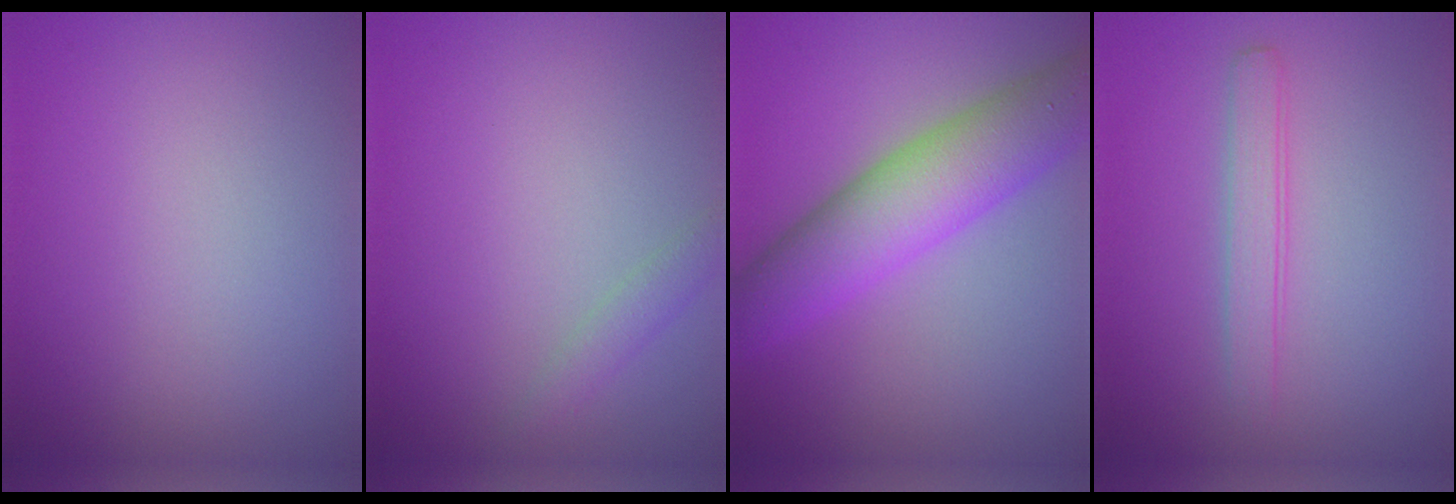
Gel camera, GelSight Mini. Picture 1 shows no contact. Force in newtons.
{"total": 1.3, "press": 1.3, "slide": 0.1}
{"total": 7.6, "press": 7.6, "slide": 0.0}
{"total": 2.1, "press": 2.1, "slide": 0.1}